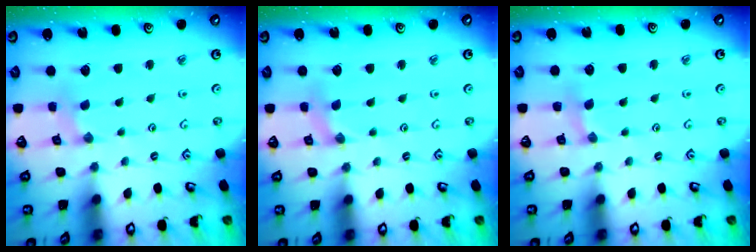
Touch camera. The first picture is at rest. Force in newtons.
{"total": 0.0}
{"total": 2.7, "press": 2.7, "slide": 0.3}